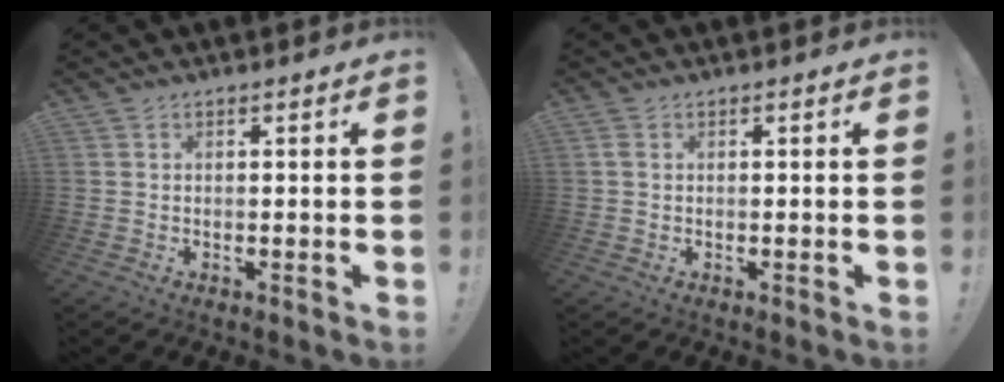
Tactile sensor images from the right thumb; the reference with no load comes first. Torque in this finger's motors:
{"motor_torque": [-0.05, -0.24, 0.33, -0.11, 0.08]}